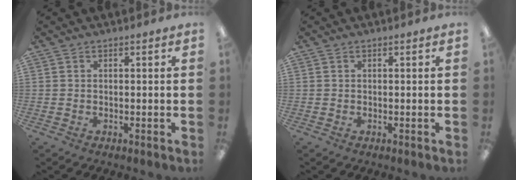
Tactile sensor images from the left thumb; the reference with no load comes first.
{"total": 0.0}